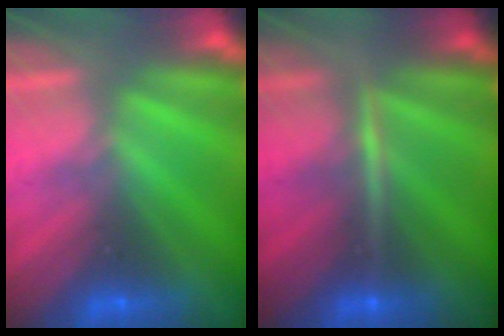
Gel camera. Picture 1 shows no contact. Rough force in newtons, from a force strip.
{"total": 3.3}